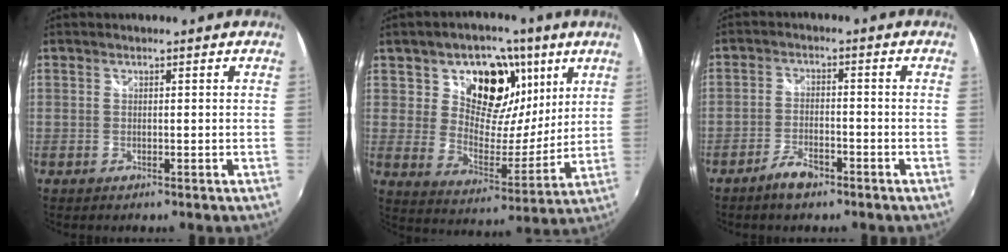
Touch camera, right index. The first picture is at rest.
{"total": 16.1, "force": [7.6, 11.6, 8.3], "torque": [-0.145, 0.003, 0.128]}
{"total": 4.7, "force": [-3.5, 1.7, 2.7], "torque": [-0.066, 0.002, -0.062]}